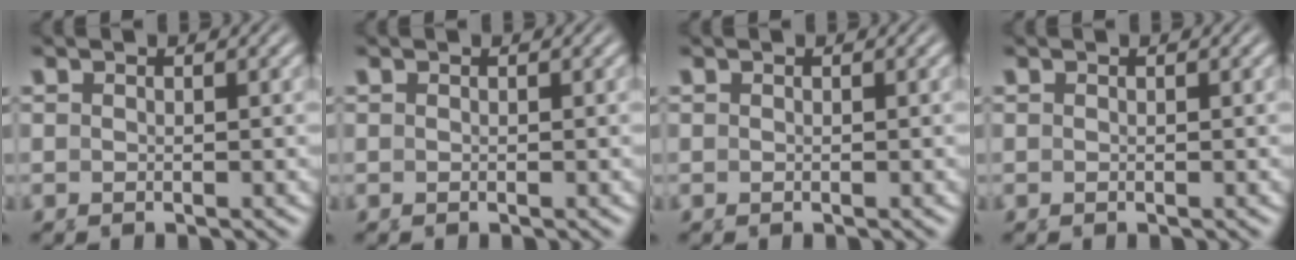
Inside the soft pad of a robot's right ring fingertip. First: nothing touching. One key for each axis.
{"total": 0.0}
{"total": 0.0}
{"total": 0.0}